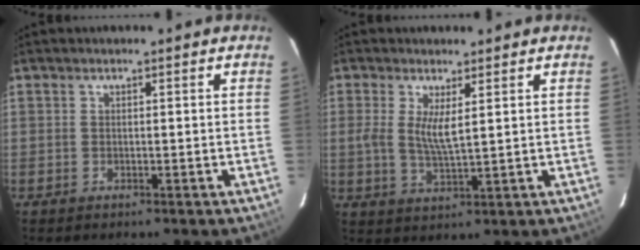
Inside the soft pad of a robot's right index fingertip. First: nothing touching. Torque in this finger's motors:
{"motor_torque": [0.08, -0.02, 0.10, 0.05]}